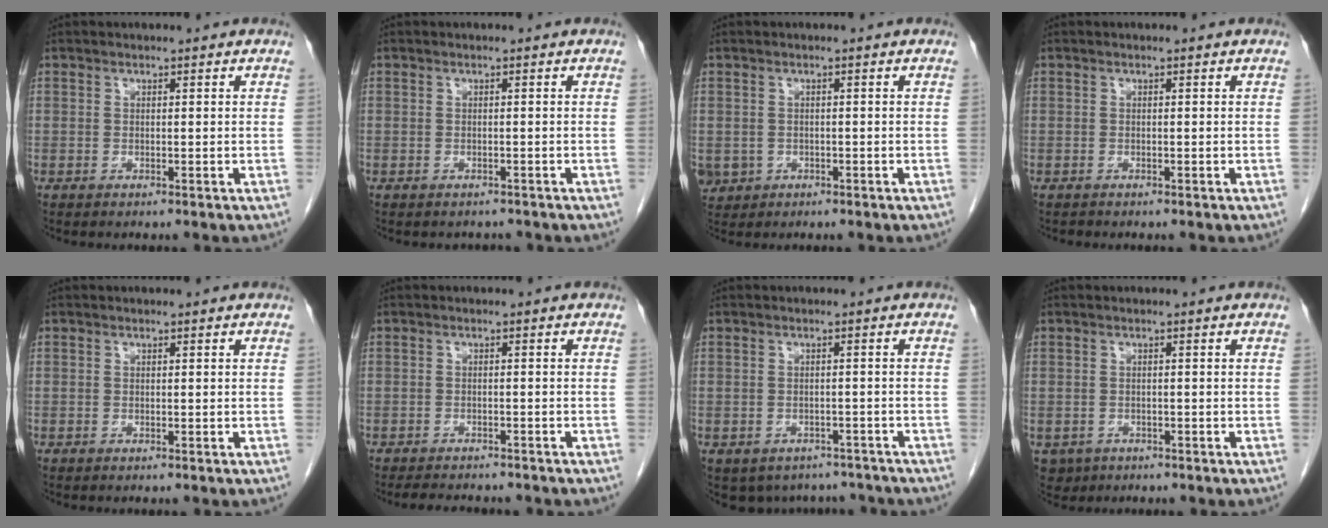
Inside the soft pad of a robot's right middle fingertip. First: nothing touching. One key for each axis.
{"total": 1.7, "fx": -1.5, "fy": 0.7, "fz": 0.0, "tx": -0.006, "ty": -0.001, "tz": -0.021}
{"total": 4.6, "fx": -1.7, "fy": 4.2, "fz": 1.0, "tx": -0.025, "ty": 0.002, "tz": -0.021}
{"total": 0.0}
{"total": 0.0}
{"total": 7.5, "fx": -6.6, "fy": 1.9, "fz": 2.9, "tx": -0.041, "ty": -0.002, "tz": -0.086}
{"total": 7.9, "fx": -6.6, "fy": 4.1, "fz": 1.0, "tx": -0.001, "ty": 0.013, "tz": -0.073}
{"total": 3.6, "fx": -2.0, "fy": 2.9, "fz": 0.6, "tx": -0.009, "ty": 0.002, "tz": -0.029}